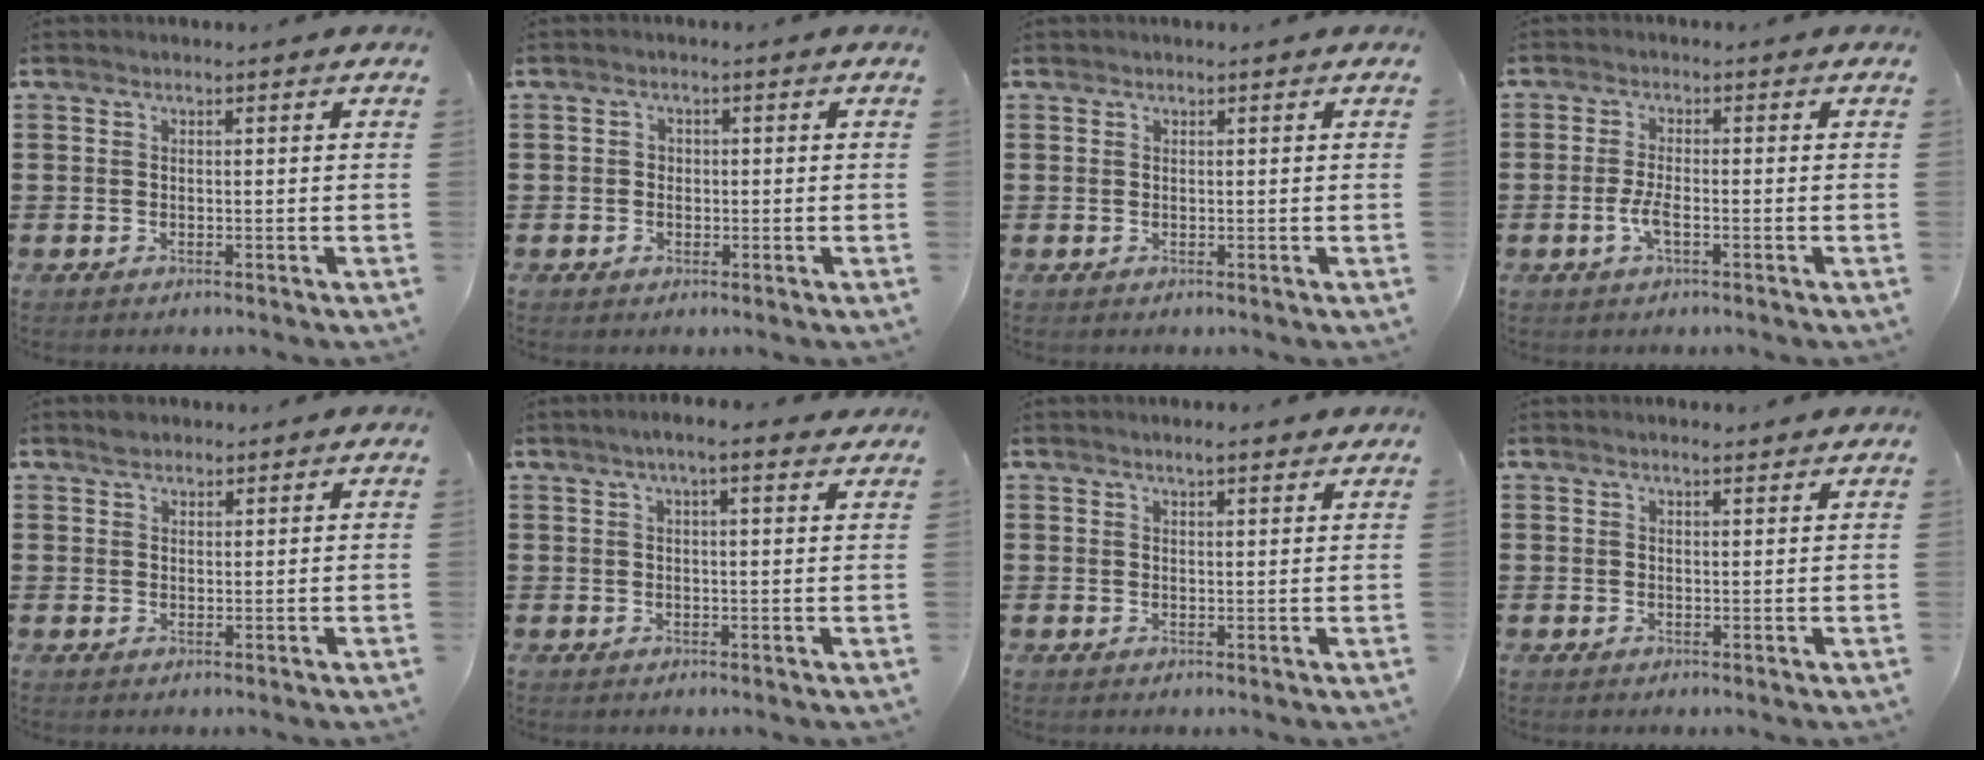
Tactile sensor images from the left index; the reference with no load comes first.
{"total": 1.4, "force": [-0.2, 1.4, 0.5], "torque": [-0.013, 0.005, -0.006]}
{"total": 0.0}
{"total": 3.1, "force": [-1.1, 0.8, 2.8], "torque": [-0.070, -0.006, -0.026]}
{"total": 2.0, "force": [1.8, 0.8, 0.2], "torque": [-0.007, 0.003, 0.035]}
{"total": 3.4, "force": [2.3, 0.2, 2.5], "torque": [-0.052, 0.004, 0.040]}
{"total": 2.0, "force": [1.5, 0.1, 1.3], "torque": [-0.026, 0.001, 0.027]}
{"total": 1.5, "force": [1.4, 0.0, 0.7], "torque": [-0.014, 0.000, 0.026]}